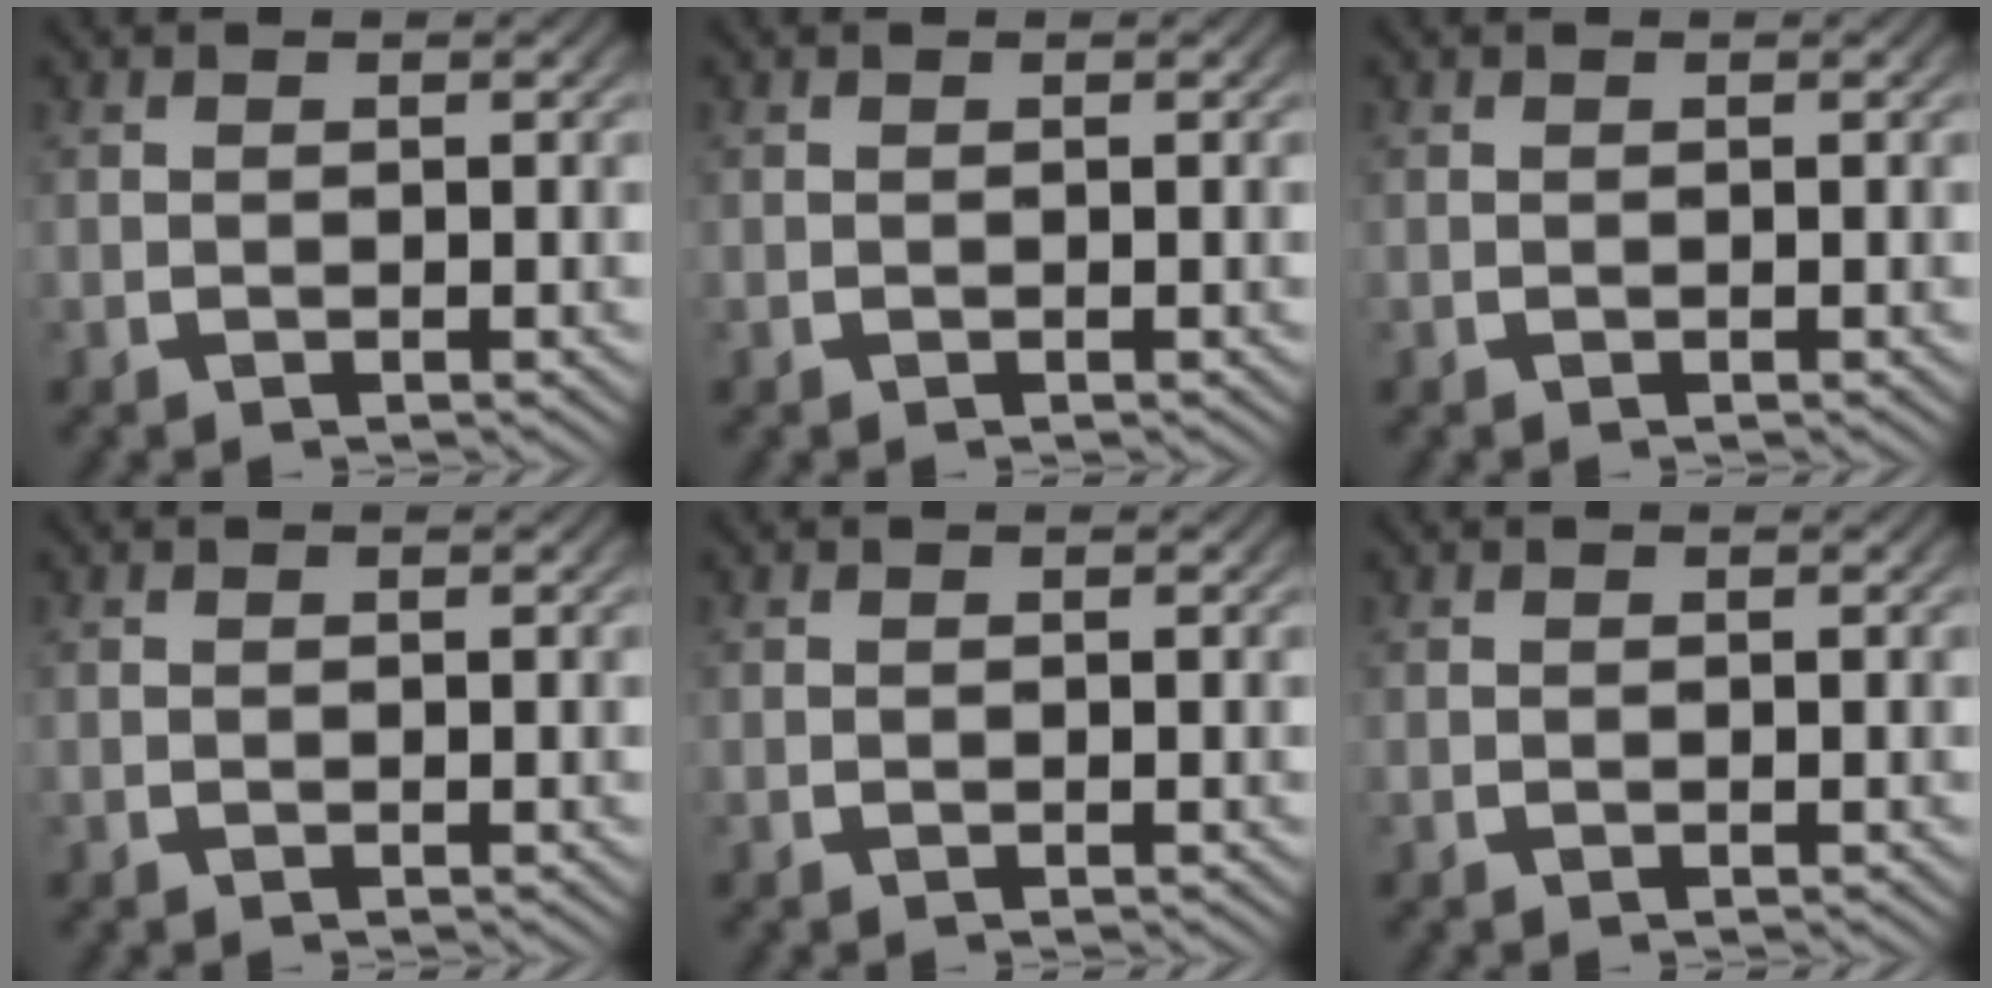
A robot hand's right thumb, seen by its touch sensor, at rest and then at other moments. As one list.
[{"total": 0.0}, {"total": 0.0}, {"total": 0.0}, {"total": 0.0}, {"total": 0.0}]